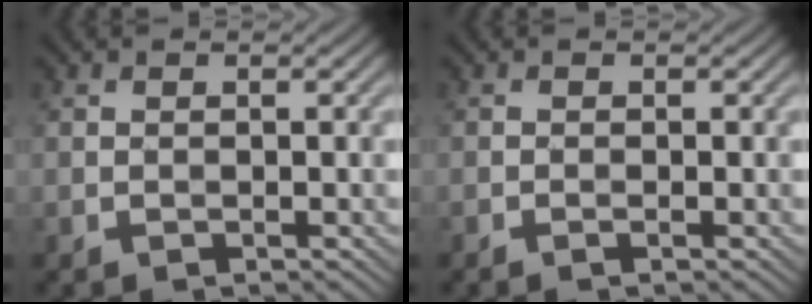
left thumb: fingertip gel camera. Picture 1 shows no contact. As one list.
[{"total": 0.6, "force": [-0.3, 0.0, 0.5], "torque": [-0.010, 0.000, -0.009]}]